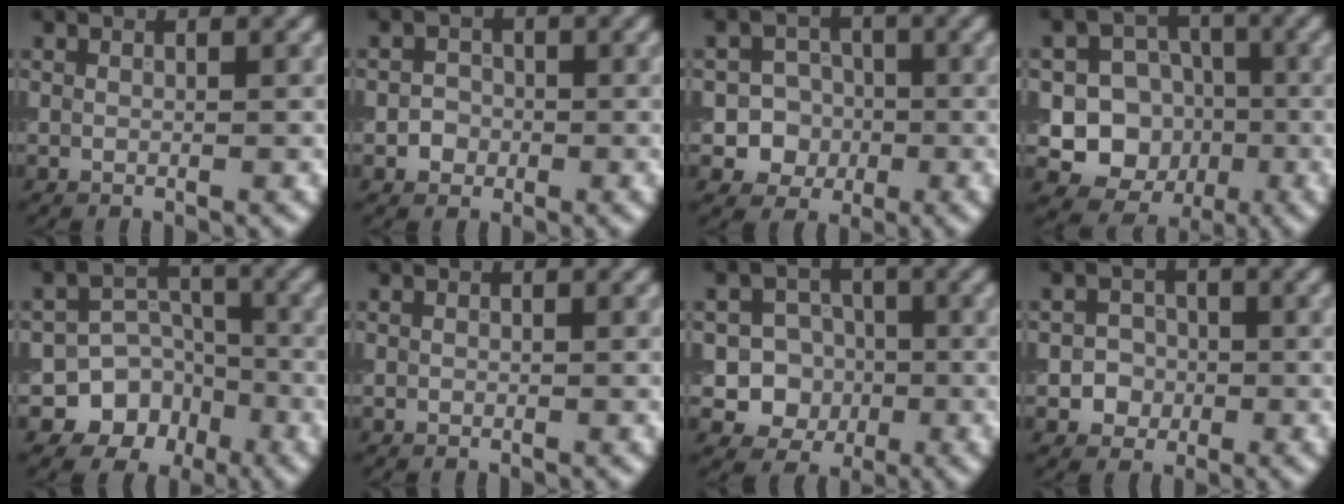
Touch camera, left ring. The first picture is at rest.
{"total": 1.6, "force": [-0.5, 1.5, 0.4], "torque": [0.003, 0.002, -0.013]}
{"total": 5.4, "force": [-1.4, 5.1, 1.1], "torque": [0.012, 0.009, -0.041]}
{"total": 9.7, "force": [-1.7, 9.0, 2.9], "torque": [-0.037, 0.002, -0.049]}
{"total": 8.0, "force": [-4.1, 6.7, 1.5], "torque": [0.002, -0.008, -0.094]}
{"total": 0.0}
{"total": 6.2, "force": [-1.3, 5.8, 1.7], "torque": [-0.004, 0.010, -0.047]}
{"total": 2.5, "force": [-0.6, 2.3, 0.6], "torque": [0.014, -0.002, -0.021]}